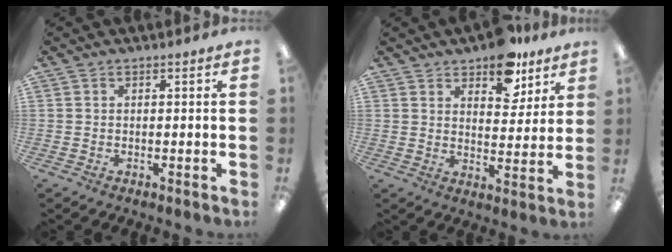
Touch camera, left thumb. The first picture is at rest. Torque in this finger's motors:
{"motor_torque": [1.31, 0.82, 1.09, -1.09, 0.02]}